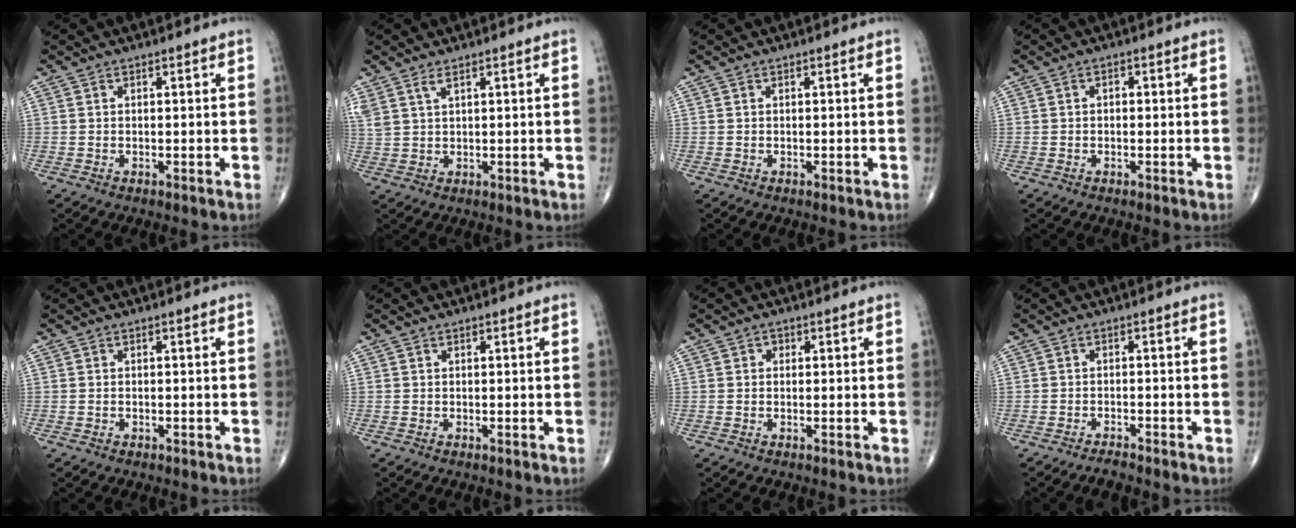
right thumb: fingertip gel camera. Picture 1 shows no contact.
{"total": 3.5, "force": [2.3, 1.2, 2.4], "torque": [-0.060, 0.002, 0.055]}
{"total": 0.0}
{"total": 0.9, "force": [0.0, 0.7, 0.6], "torque": [-0.002, 0.005, -0.004]}
{"total": 0.0}
{"total": 0.0}
{"total": 0.9, "force": [0.1, 0.8, 0.3], "torque": [0.003, 0.002, -0.002]}
{"total": 1.9, "force": [-1.8, 0.2, 0.5], "torque": [-0.020, 0.006, -0.031]}